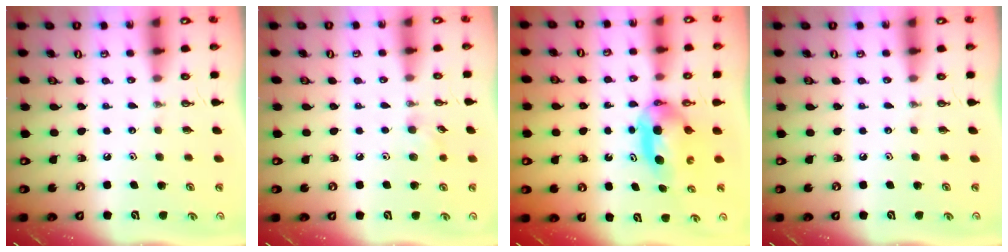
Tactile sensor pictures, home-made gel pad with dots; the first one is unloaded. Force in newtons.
{"total": 6.4, "press": 6.2, "slide": 1.5}
{"total": 6.4, "press": 5.7, "slide": 2.9}
{"total": 0.0}